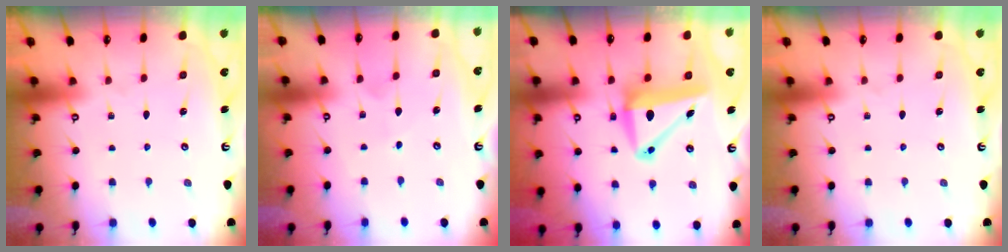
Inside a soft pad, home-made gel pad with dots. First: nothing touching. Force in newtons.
{"total": 2.2, "press": 2.2, "slide": 0.2}
{"total": 10.1, "press": 9.9, "slide": 1.9}
{"total": 0.0}